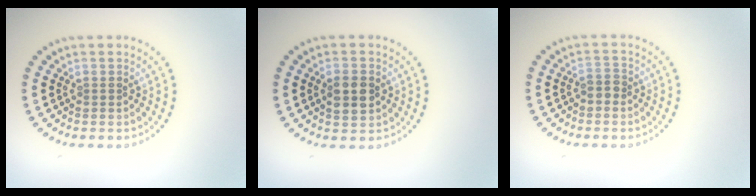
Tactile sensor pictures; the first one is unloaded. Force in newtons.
{"total": 2.5, "press": 2.5, "slide": 0.1}
{"total": 1.2, "press": 1.1, "slide": 0.5}